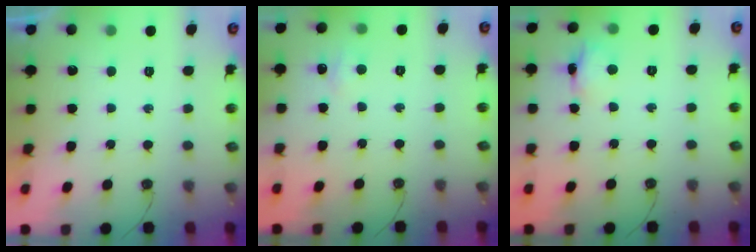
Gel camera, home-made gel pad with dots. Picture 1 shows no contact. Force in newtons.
{"total": 5.5, "press": 5.4, "slide": 0.8}
{"total": 5.4, "press": 5.4, "slide": 0.3}